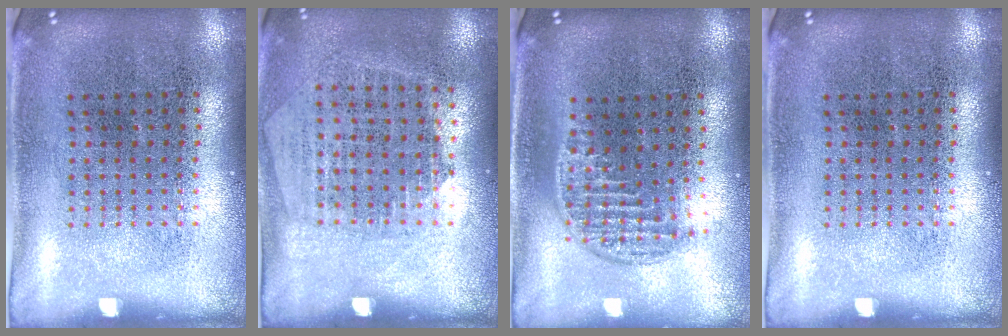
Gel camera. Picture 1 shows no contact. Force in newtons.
{"total": 1.2, "press": 1.1, "slide": 0.6}
{"total": 1.2, "press": 1.0, "slide": 0.7}
{"total": 0.0}